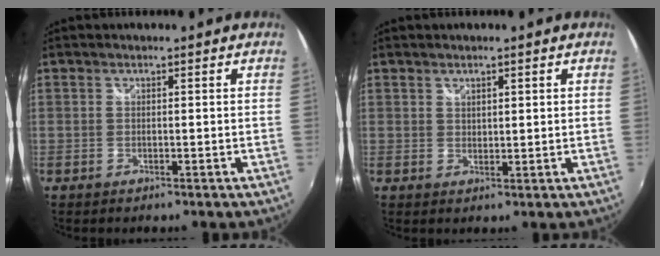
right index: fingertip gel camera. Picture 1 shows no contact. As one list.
[{"total": 1.5, "force": [1.1, 0.8, 0.6], "torque": [-0.006, 0.001, 0.021]}]